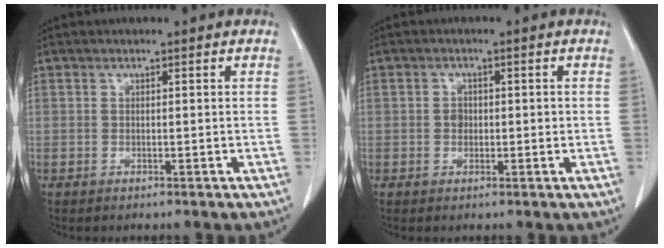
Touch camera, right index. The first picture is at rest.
{"total": 1.7, "force": [-0.1, 1.4, 1.0], "torque": [-0.014, 0.004, -0.002]}